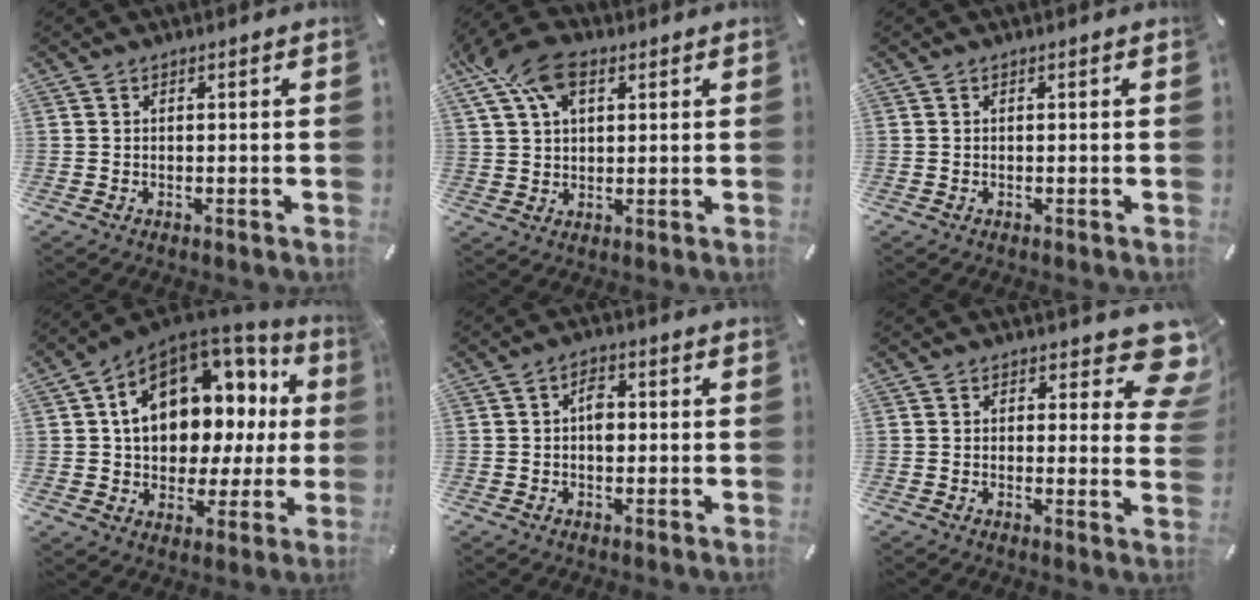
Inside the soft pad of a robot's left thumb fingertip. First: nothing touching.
{"total": 11.9, "force": [5.4, 7.3, 7.7], "torque": [-0.170, -0.004, 0.099]}
{"total": 0.0}
{"total": 16.3, "force": [4.5, 11.6, 10.5], "torque": [-0.159, -0.026, 0.085]}
{"total": 3.8, "force": [-0.1, 2.5, 2.9], "torque": [-0.039, 0.002, -0.005]}
{"total": 8.7, "force": [5.1, 4.1, 5.8], "torque": [-0.055, -0.035, 0.085]}